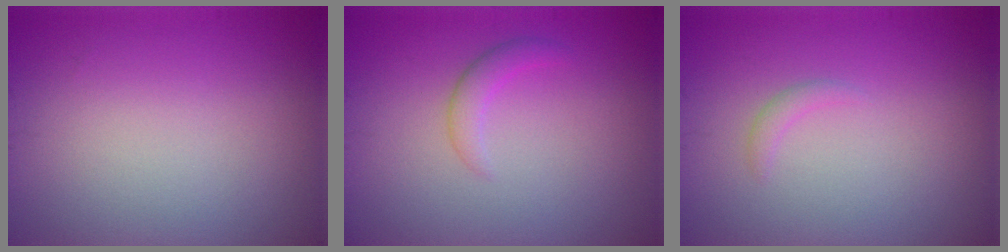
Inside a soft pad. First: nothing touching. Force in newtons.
{"total": 1.5, "press": 1.5, "slide": 0.1}
{"total": 0.8, "press": 0.8, "slide": 0.1}